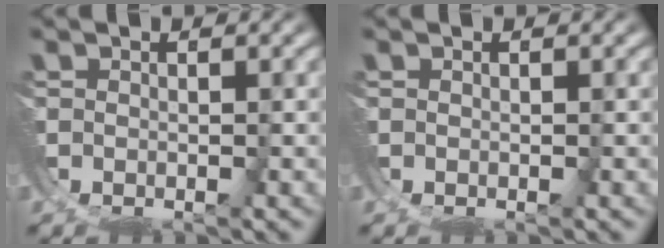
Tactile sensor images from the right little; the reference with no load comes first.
{"total": 0.0}